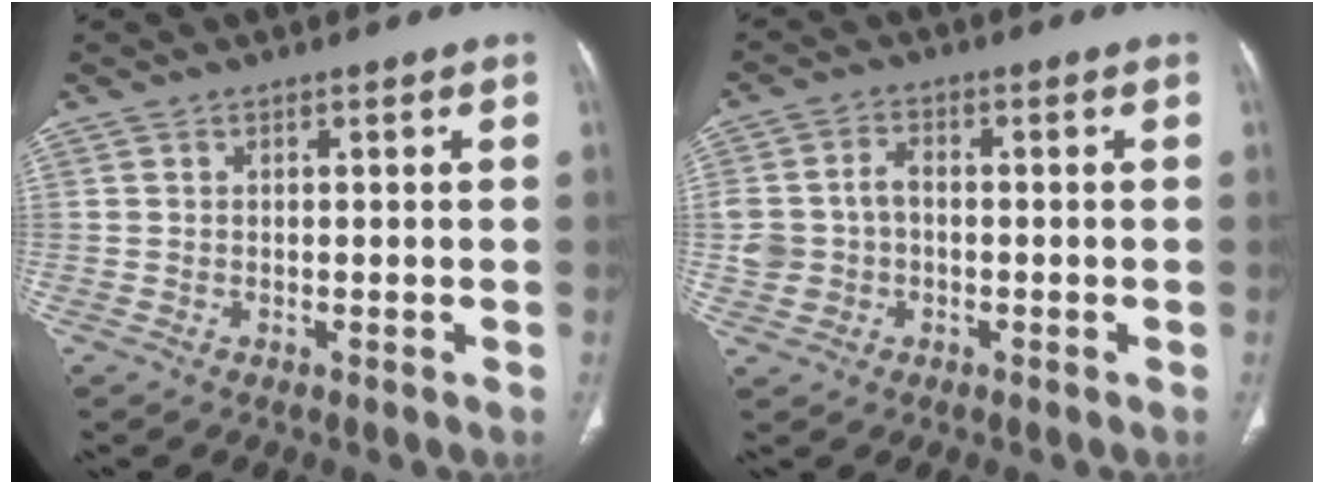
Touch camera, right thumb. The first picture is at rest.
{"total": 6.1, "force": [-0.6, 5.1, 3.4], "torque": [-0.058, 0.024, -0.009]}